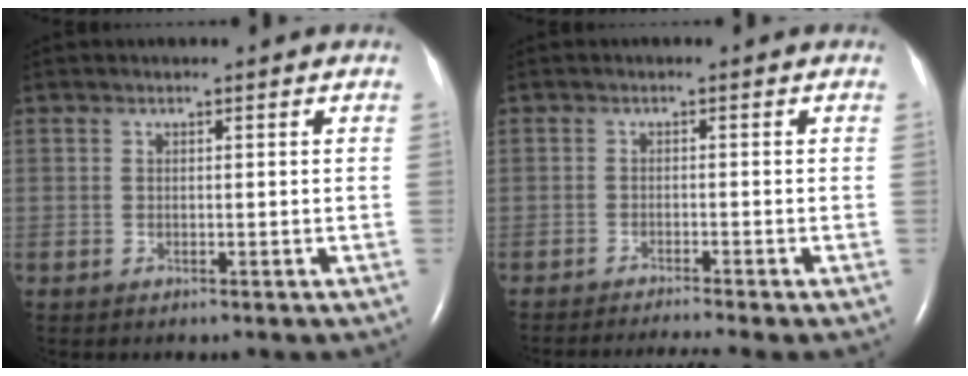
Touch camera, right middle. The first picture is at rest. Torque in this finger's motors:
{"motor_torque": [-0.01, 0.02, -0.09, 0.01]}